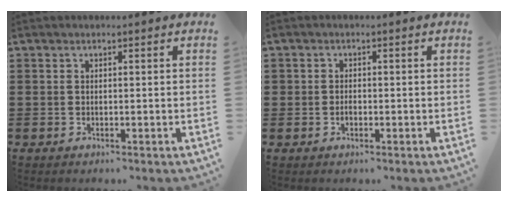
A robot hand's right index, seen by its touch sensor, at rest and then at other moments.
{"total": 1.1, "force": [-0.6, 0.8, 0.6], "torque": [-0.013, -0.002, -0.011]}